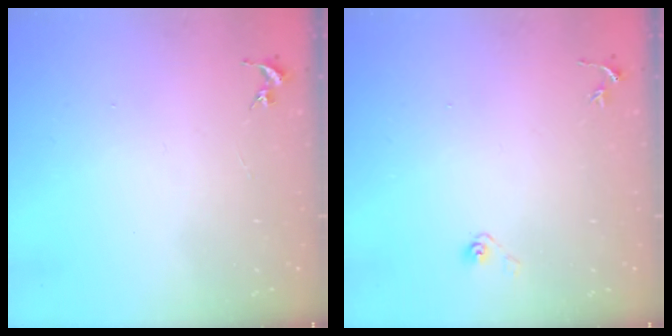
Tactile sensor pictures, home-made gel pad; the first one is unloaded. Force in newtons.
{"total": 3.6, "press": 2.9, "slide": 2.1}